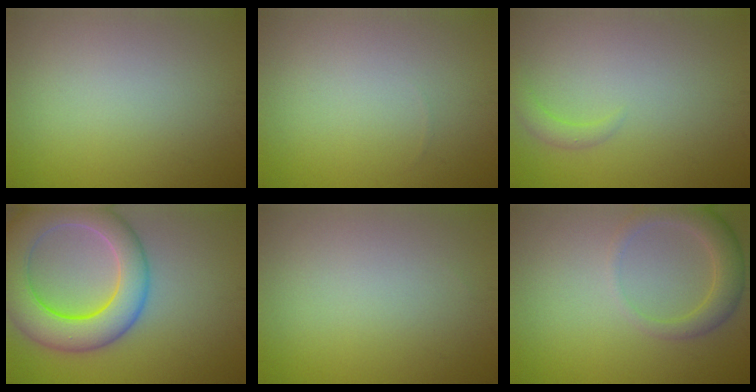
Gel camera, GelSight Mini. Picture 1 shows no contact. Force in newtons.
{"total": 0.0}
{"total": 1.4, "press": 1.4, "slide": 0.2}
{"total": 9.4, "press": 9.4, "slide": 0.5}
{"total": 0.0}
{"total": 3.3, "press": 3.3, "slide": 0.4}